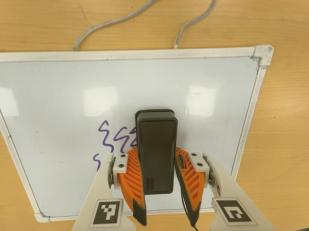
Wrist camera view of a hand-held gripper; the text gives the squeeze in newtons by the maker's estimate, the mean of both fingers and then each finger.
{"total": 12.0, "left": 12.0, "right": 12.0}